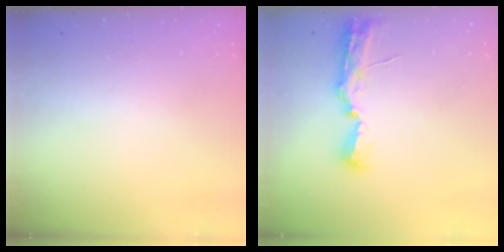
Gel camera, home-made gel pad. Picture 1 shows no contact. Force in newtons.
{"total": 8.1, "press": 8.1, "slide": 0.8}